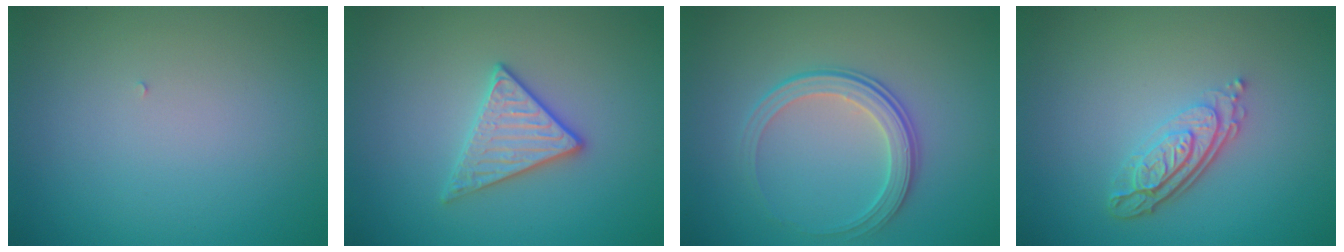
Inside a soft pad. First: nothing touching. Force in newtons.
{"total": 2.8, "press": 2.7, "slide": 0.6}
{"total": 2.8, "press": 2.2, "slide": 1.8}
{"total": 4.0, "press": 2.8, "slide": 2.8}